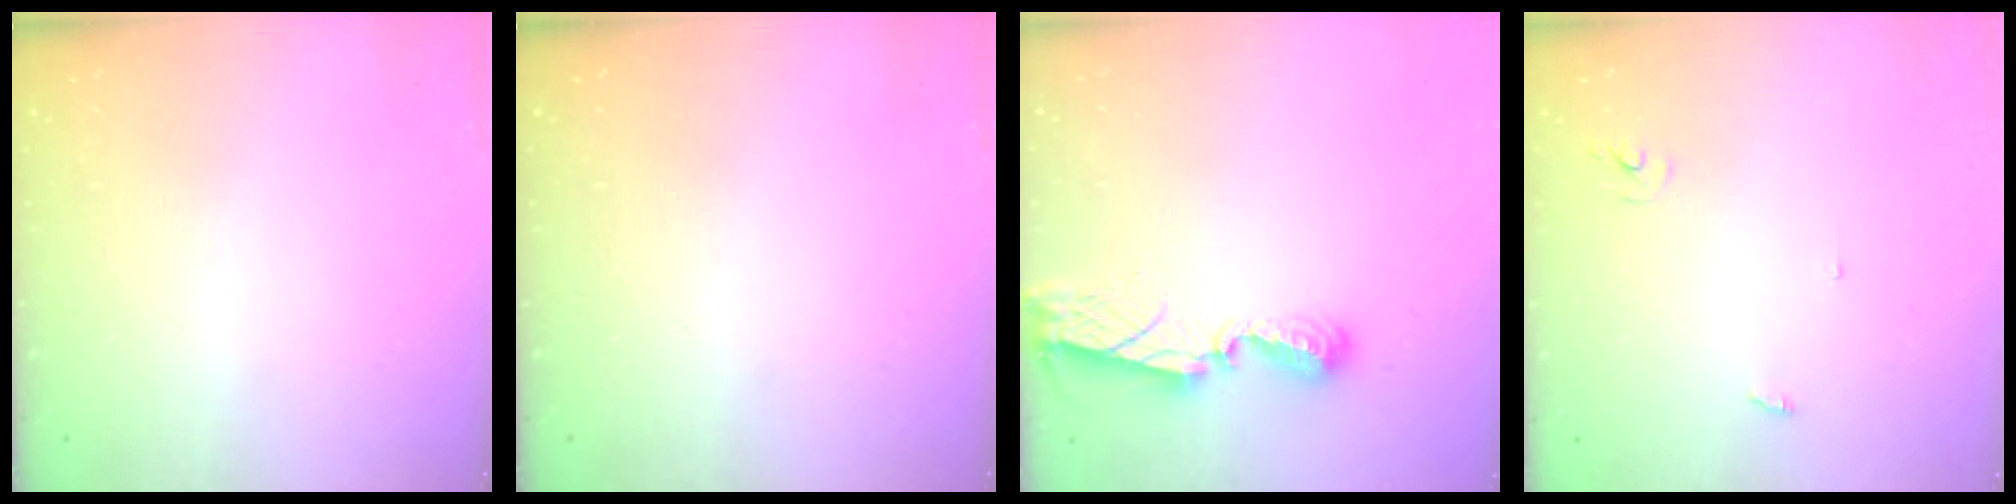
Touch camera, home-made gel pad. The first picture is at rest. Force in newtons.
{"total": 0.0}
{"total": 7.5, "press": 7.5, "slide": 0.5}
{"total": 2.5, "press": 2.5, "slide": 0.2}